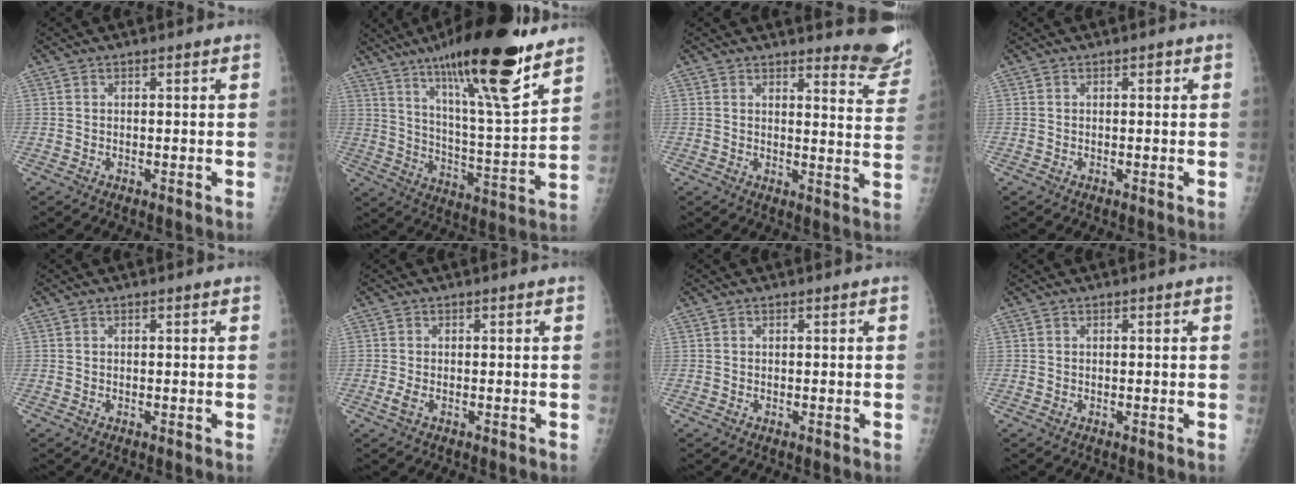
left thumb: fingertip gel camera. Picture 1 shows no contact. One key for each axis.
{"total": 24.0, "fx": 16.0, "fy": 3.9, "fz": 17.4, "tx": -0.264, "ty": -0.068, "tz": 0.262}
{"total": 9.4, "fx": 9.0, "fy": 1.7, "fz": 2.3, "tx": 0.000, "ty": -0.095, "tz": 0.086}
{"total": 0.7, "fx": 0.2, "fy": 0.4, "fz": 0.5, "tx": -0.001, "ty": 0.002, "tz": 0.001}
{"total": 0.0}
{"total": 1.7, "fx": -0.3, "fy": 0.7, "fz": 1.5, "tx": -0.038, "ty": 0.000, "tz": -0.005}
{"total": 0.0}
{"total": 0.0}